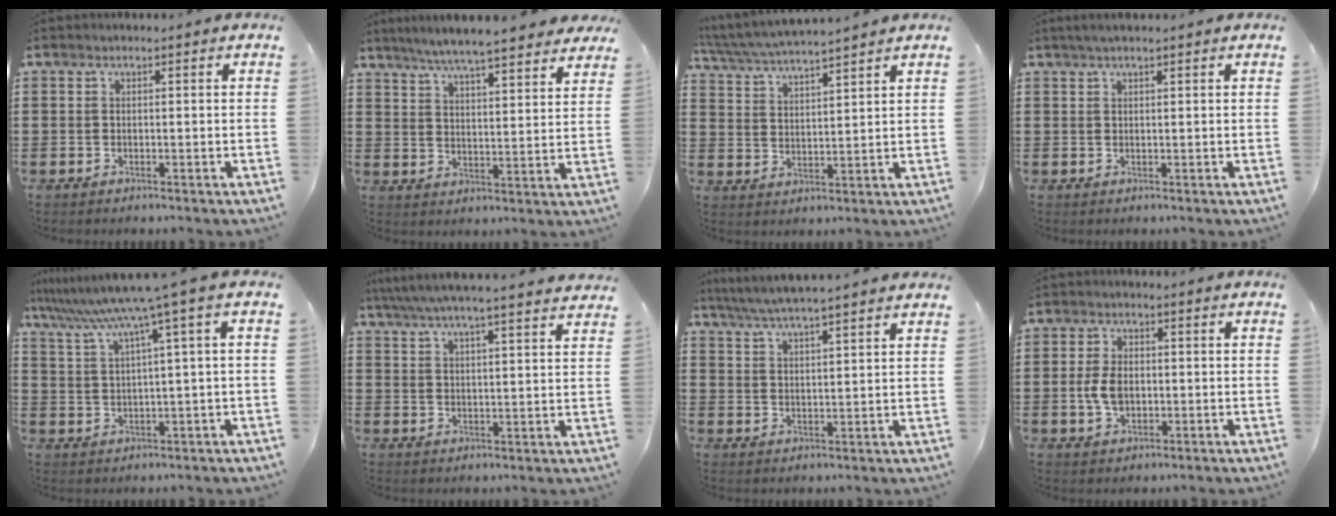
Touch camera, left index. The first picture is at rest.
{"total": 5.9, "force": [5.5, -0.4, 2.1], "torque": [-0.063, -0.030, 0.094]}
{"total": 4.7, "force": [4.5, -0.3, 1.2], "torque": [-0.043, -0.025, 0.078]}
{"total": 1.5, "force": [1.1, 0.0, 1.0], "torque": [-0.019, 0.001, 0.020]}
{"total": 7.5, "force": [4.3, -0.9, 6.2], "torque": [-0.141, -0.035, 0.065]}
{"total": 5.3, "force": [4.8, -0.2, 2.3], "torque": [-0.063, -0.025, 0.081]}
{"total": 4.7, "force": [4.5, -0.4, 1.6], "torque": [-0.046, -0.020, 0.078]}
{"total": 4.9, "force": [-0.3, 3.0, 3.9], "torque": [-0.096, 0.000, -0.011]}